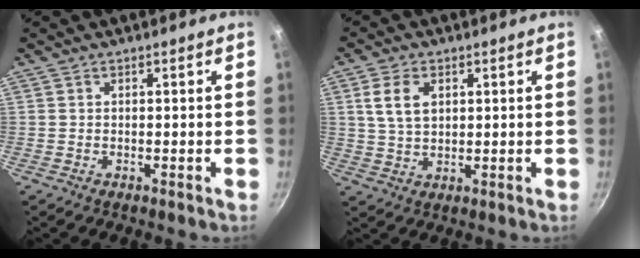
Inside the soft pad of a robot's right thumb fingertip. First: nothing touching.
{"total": 6.3, "force": [2.0, 4.1, 4.4], "torque": [-0.073, -0.003, 0.040]}